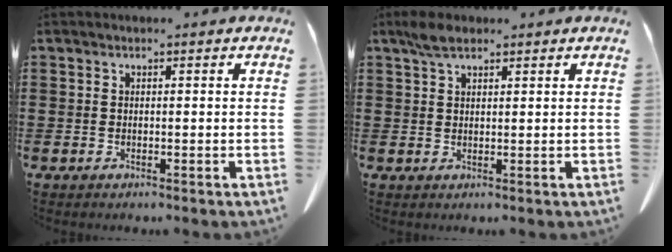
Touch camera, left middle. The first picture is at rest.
{"total": 3.1, "force": [2.2, 1.3, 1.9], "torque": [-0.043, 0.006, 0.040]}